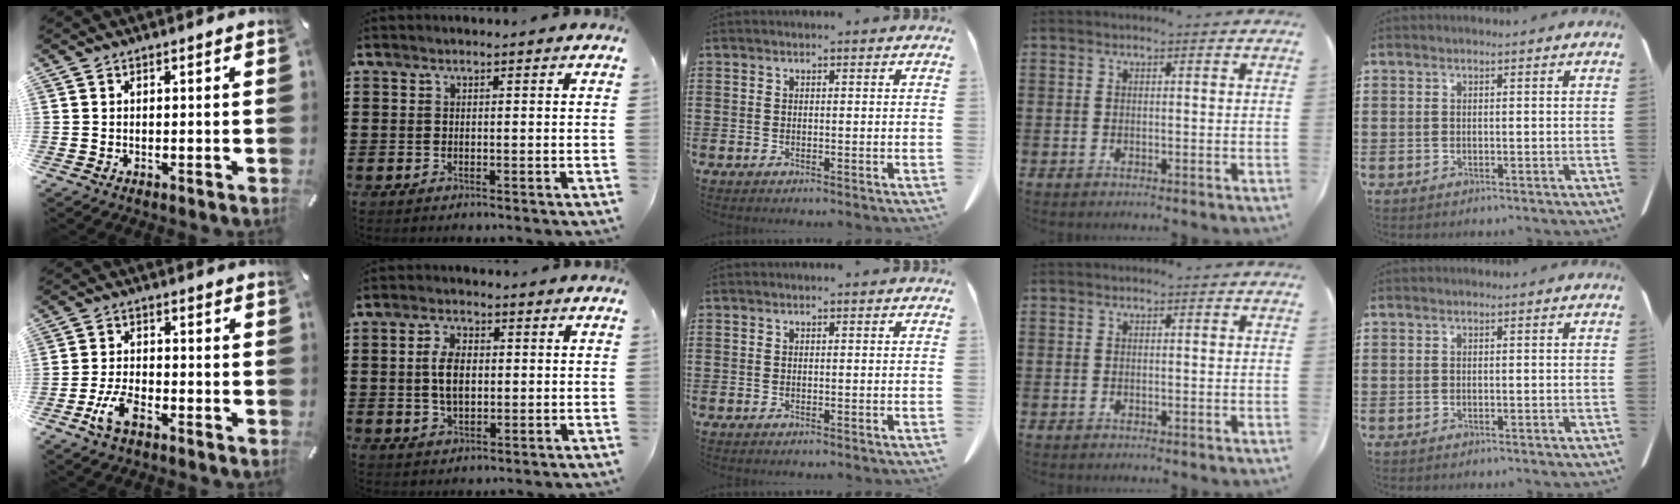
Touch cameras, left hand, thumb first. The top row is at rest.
{"thumb": {"total": 6.8, "force": [-3.6, 3.4, 4.6], "torque": [-0.110, 0.009, -0.073]}, "index": {"total": 5.4, "force": [0.3, 3.0, 4.5], "torque": [-0.103, 0.006, 0.000]}}